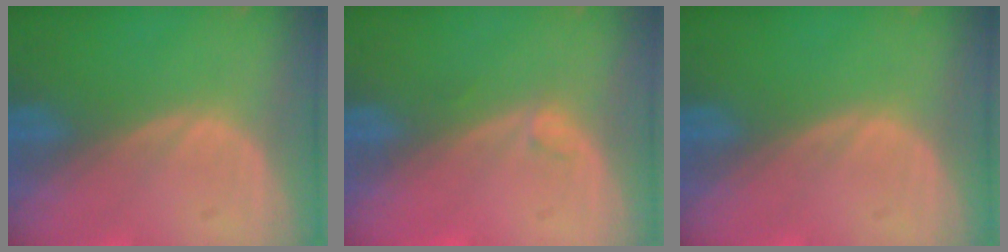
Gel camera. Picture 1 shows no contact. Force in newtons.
{"total": 1.0, "press": 0.9, "slide": 0.3}
{"total": 0.0}